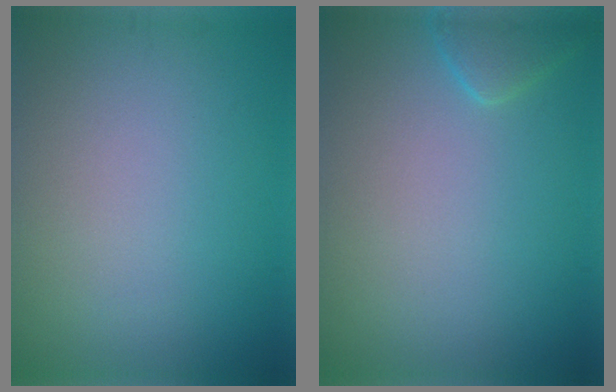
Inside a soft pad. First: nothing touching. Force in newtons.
{"total": 1.9, "press": 1.9, "slide": 0.2}